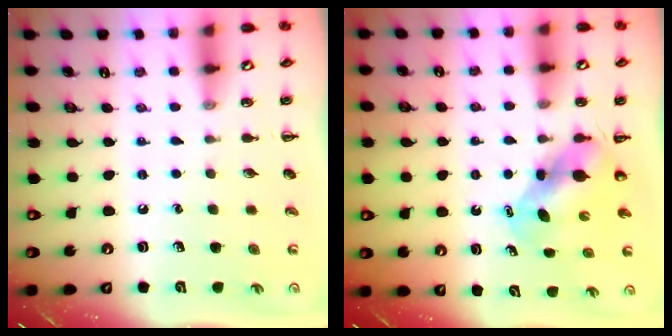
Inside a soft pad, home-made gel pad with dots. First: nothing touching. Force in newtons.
{"total": 5.1, "press": 5.1, "slide": 0.5}